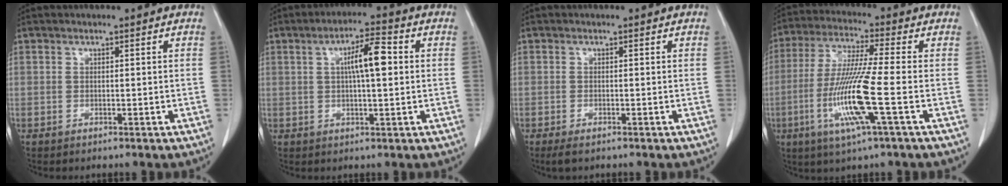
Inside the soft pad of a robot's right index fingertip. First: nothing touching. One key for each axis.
{"total": 6.9, "fx": 1.2, "fy": 1.3, "fz": 6.6, "tx": -0.111, "ty": 0.014, "tz": 0.021}
{"total": 1.6, "fx": -1.0, "fy": 0.5, "fz": 1.1, "tx": -0.020, "ty": -0.004, "tz": -0.013}
{"total": 12.4, "fx": -3.4, "fy": -0.5, "fz": 11.9, "tx": -0.249, "ty": -0.017, "tz": -0.074}